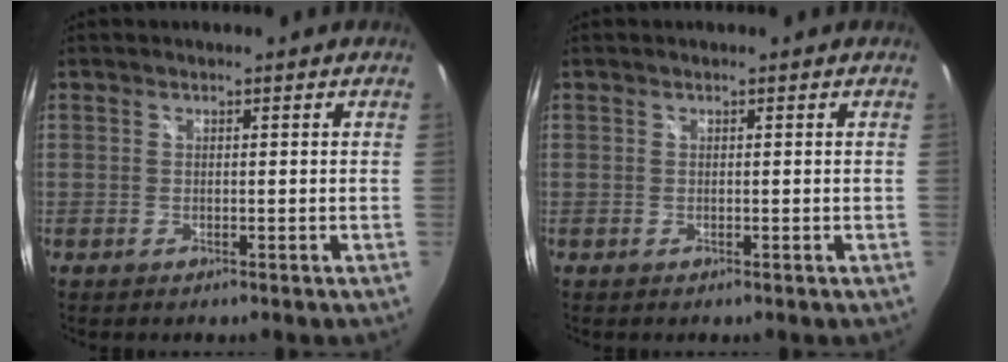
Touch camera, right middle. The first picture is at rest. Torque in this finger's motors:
{"motor_torque": [0.01, -0.03, -0.01, 0.01]}